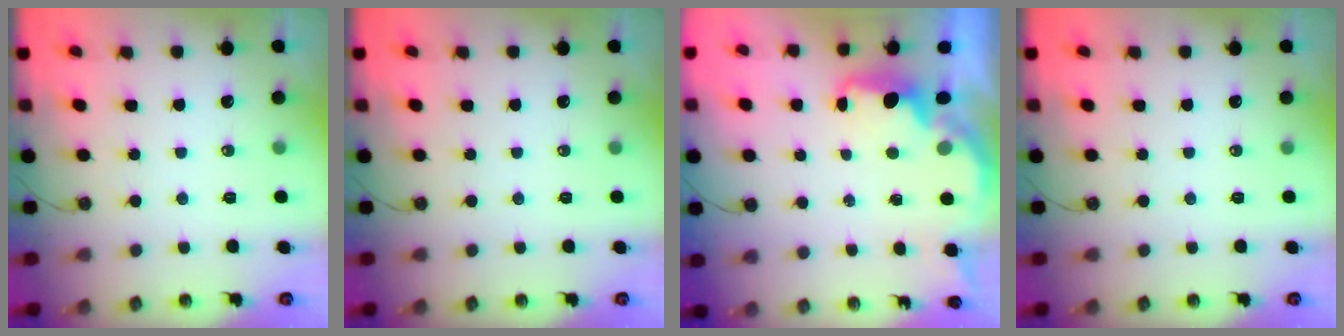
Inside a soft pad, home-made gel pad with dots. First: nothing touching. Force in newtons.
{"total": 0.0}
{"total": 2.3, "press": 2.1, "slide": 0.8}
{"total": 0.0}